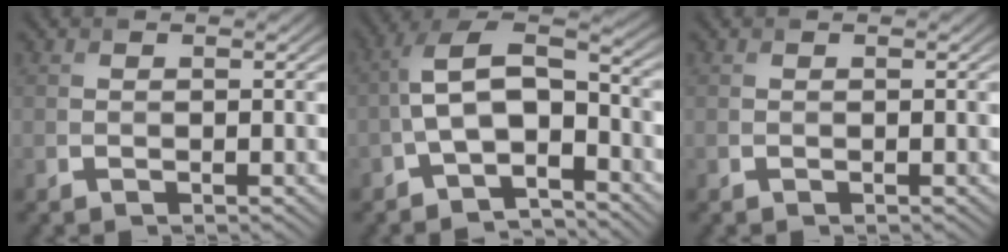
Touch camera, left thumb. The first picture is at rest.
{"total": 8.7, "force": [-3.5, 4.1, 6.8], "torque": [-0.134, 0.012, -0.072]}
{"total": 0.0}